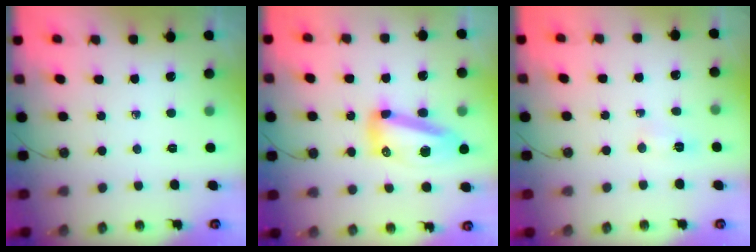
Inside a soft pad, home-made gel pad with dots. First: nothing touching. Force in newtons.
{"total": 13.8, "press": 13.8, "slide": 1.5}
{"total": 2.8, "press": 2.8, "slide": 0.2}